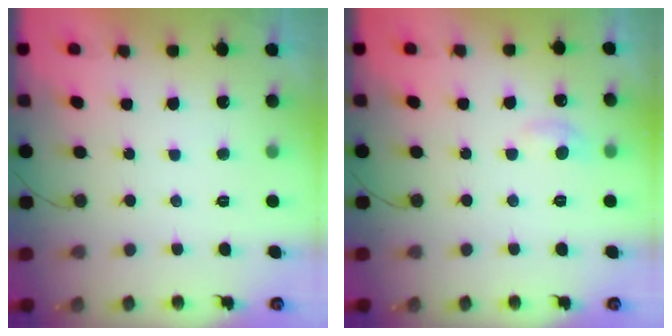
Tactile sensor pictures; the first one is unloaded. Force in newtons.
{"total": 7.2, "press": 7.2, "slide": 0.9}